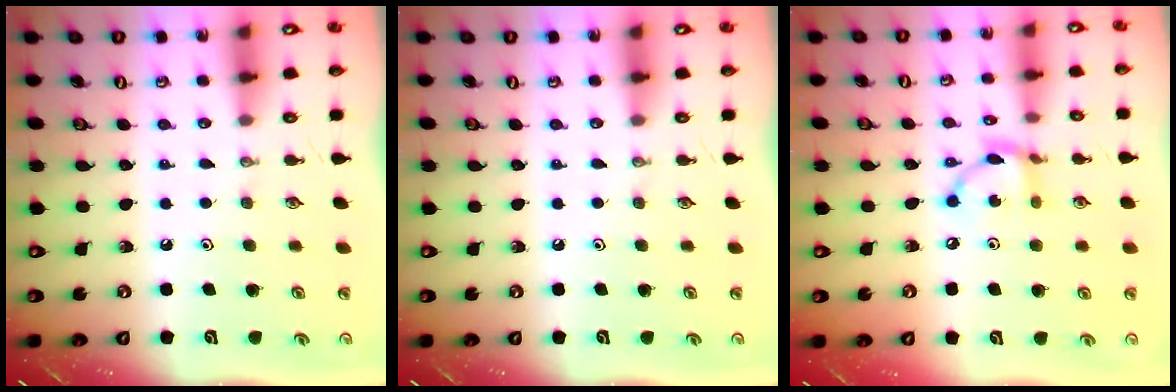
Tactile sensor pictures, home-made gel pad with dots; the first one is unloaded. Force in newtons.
{"total": 0.0}
{"total": 9.3, "press": 9.3, "slide": 0.5}